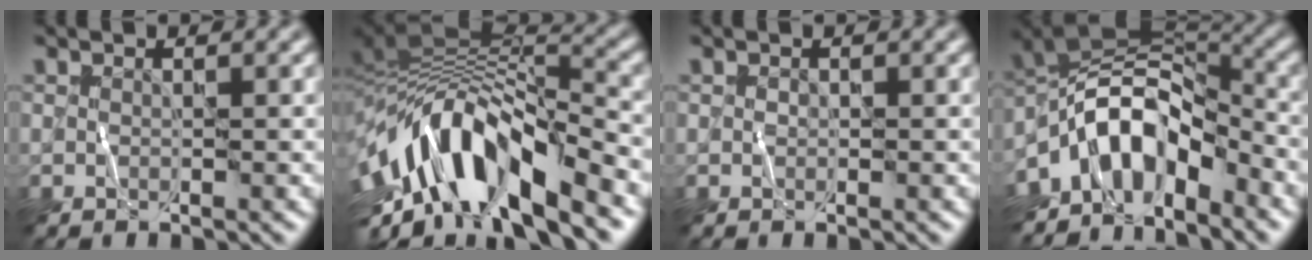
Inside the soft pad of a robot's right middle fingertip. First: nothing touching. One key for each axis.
{"total": 12.7, "fx": -4.6, "fy": 5.4, "fz": 10.6, "tx": -0.180, "ty": 0.008, "tz": -0.079}
{"total": 0.0}
{"total": 8.5, "fx": -4.8, "fy": 4.5, "fz": 5.4, "tx": -0.072, "ty": 0.013, "tz": -0.103}